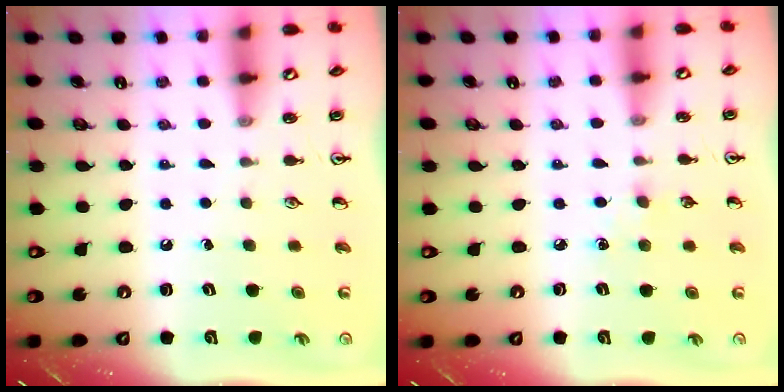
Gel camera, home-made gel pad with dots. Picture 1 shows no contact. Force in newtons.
{"total": 3.7, "press": 3.7, "slide": 0.6}